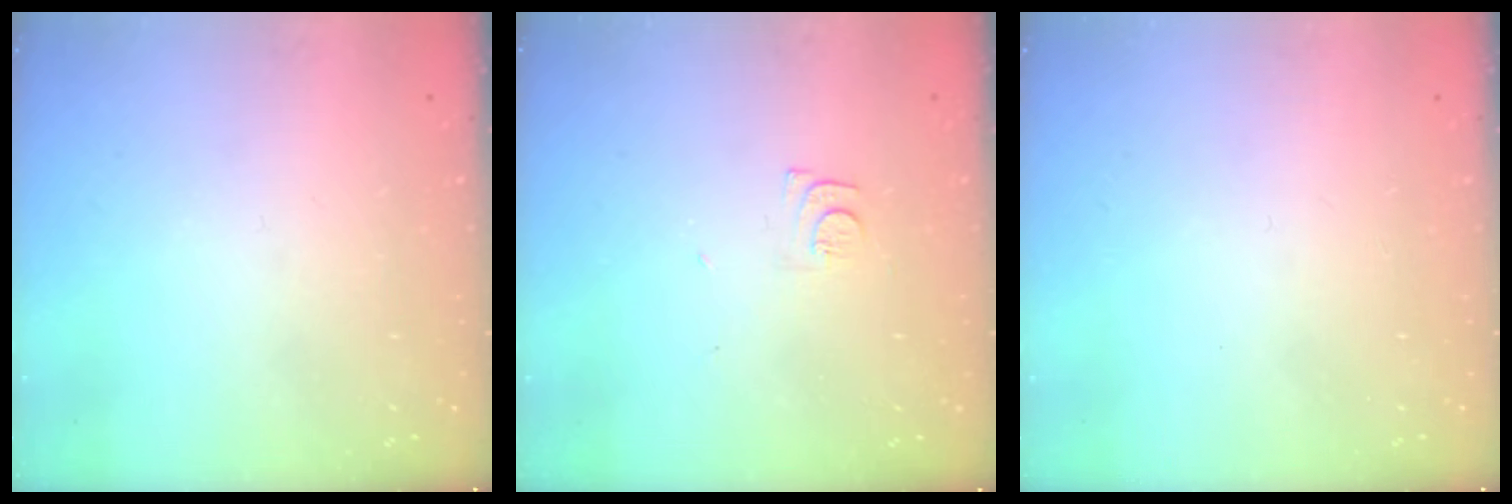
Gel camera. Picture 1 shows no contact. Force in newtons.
{"total": 5.3, "press": 5.2, "slide": 0.6}
{"total": 1.7, "press": 1.6, "slide": 0.1}